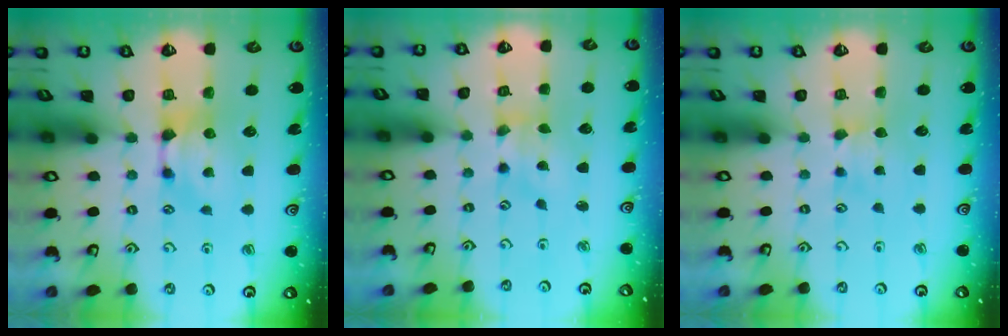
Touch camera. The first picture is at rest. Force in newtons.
{"total": 1.3, "press": 0.7, "slide": 1.1}
{"total": 2.4, "press": 2.4, "slide": 0.6}